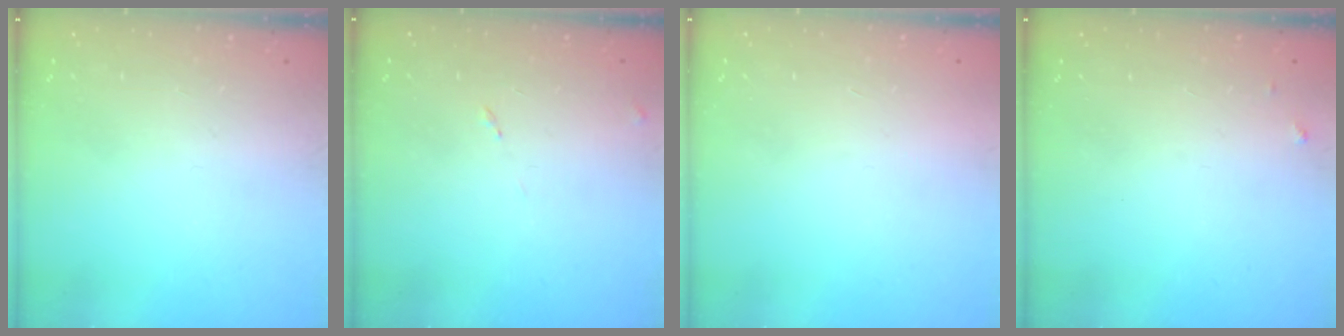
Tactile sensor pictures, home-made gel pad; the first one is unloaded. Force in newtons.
{"total": 7.6, "press": 7.5, "slide": 0.7}
{"total": 1.5, "press": 1.5, "slide": 0.1}
{"total": 3.5, "press": 3.5, "slide": 0.2}